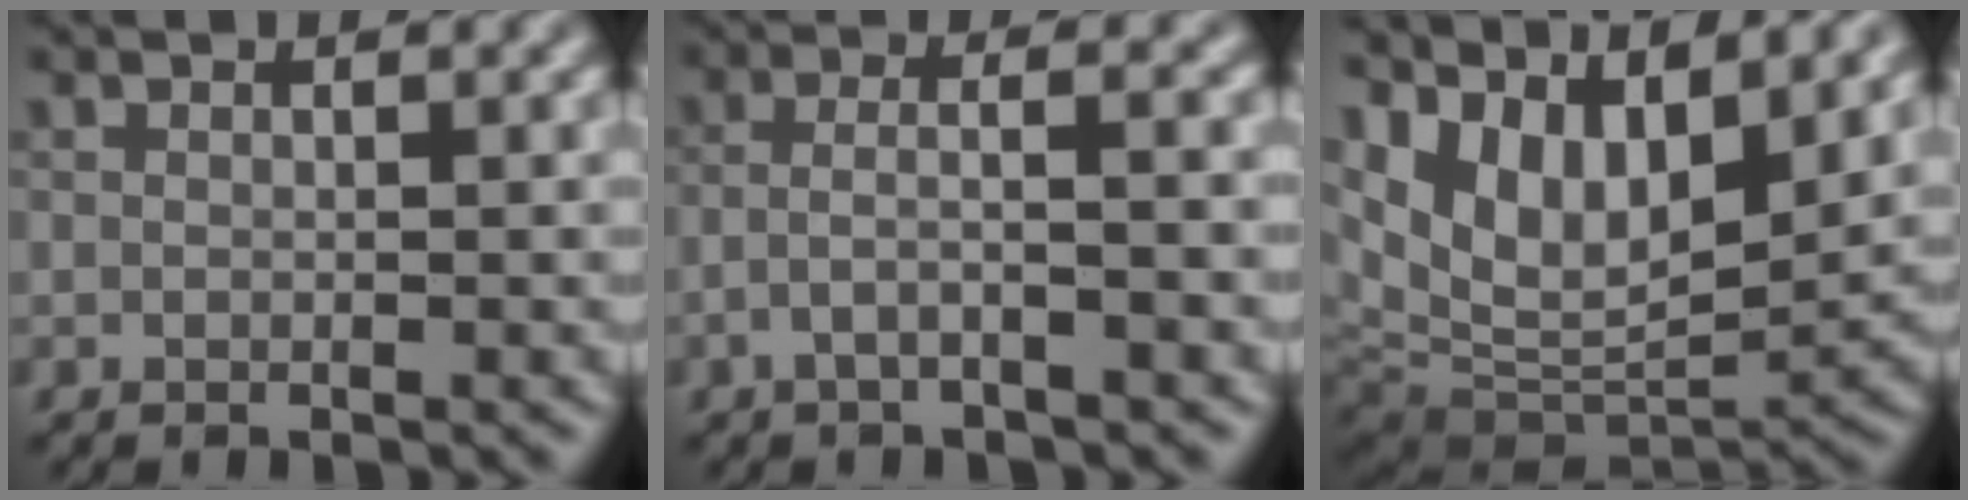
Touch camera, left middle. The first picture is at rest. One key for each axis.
{"total": 3.4, "fx": -1.3, "fy": 0.9, "fz": 3.0, "tx": -0.049, "ty": 0.014, "tz": -0.034}
{"total": 13.3, "fx": 5.0, "fy": 7.0, "fz": 10.1, "tx": -0.179, "ty": 0.006, "tz": 0.097}